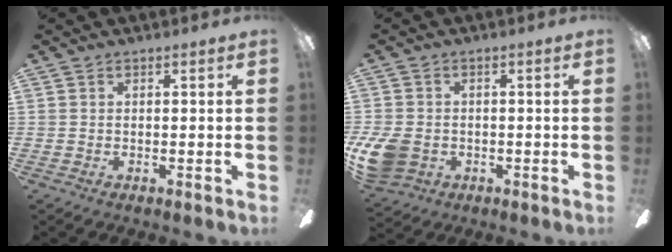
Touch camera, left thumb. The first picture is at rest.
{"total": 9.2, "force": [-2.5, 7.0, 5.3], "torque": [-0.120, 0.010, -0.042]}